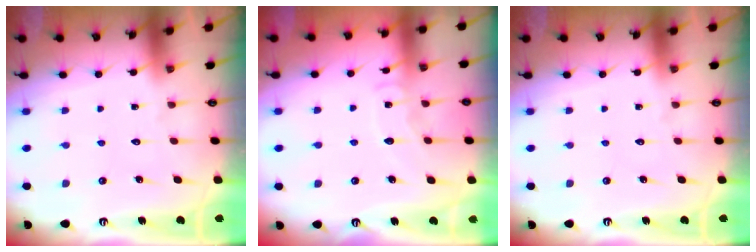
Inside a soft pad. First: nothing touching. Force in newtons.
{"total": 6.7, "press": 6.7, "slide": 0.6}
{"total": 0.0}